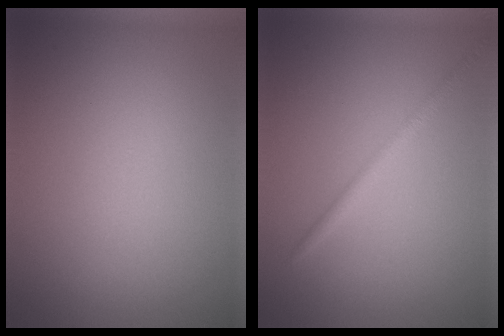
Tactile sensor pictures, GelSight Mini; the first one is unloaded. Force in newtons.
{"total": 1.6, "press": 1.6, "slide": 0.1}